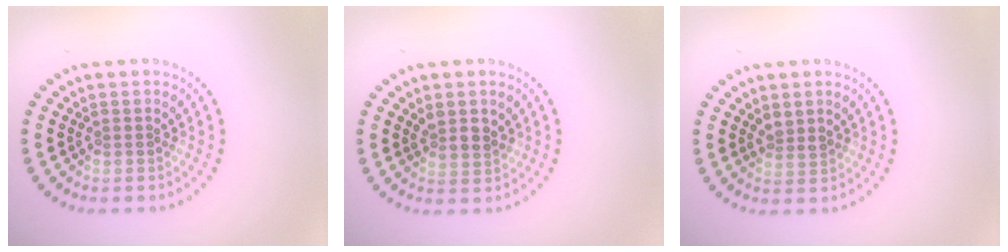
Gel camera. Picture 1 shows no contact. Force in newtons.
{"total": 2.1, "press": 1.8, "slide": 1.1}
{"total": 1.5, "press": 1.3, "slide": 0.8}